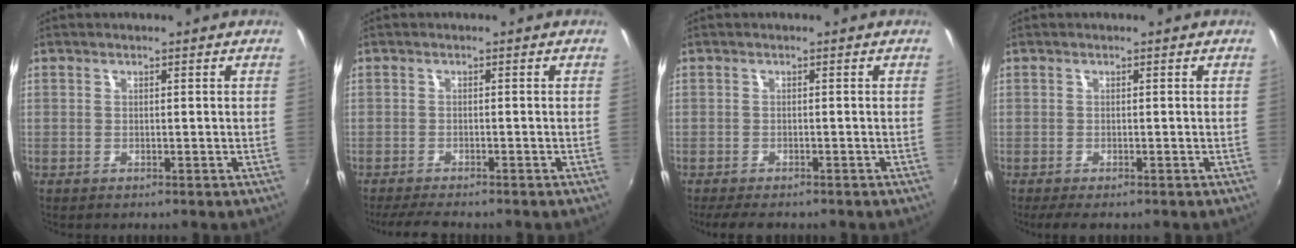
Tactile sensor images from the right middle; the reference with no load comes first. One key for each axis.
{"total": 5.2, "fx": -4.5, "fy": 0.7, "fz": 2.5, "tx": -0.058, "ty": -0.020, "tz": -0.076}
{"total": 5.0, "fx": -4.0, "fy": 1.5, "fz": 2.6, "tx": -0.056, "ty": -0.023, "tz": -0.067}
{"total": 2.9, "fx": -2.1, "fy": 0.8, "fz": 1.8, "tx": -0.034, "ty": -0.016, "tz": -0.031}